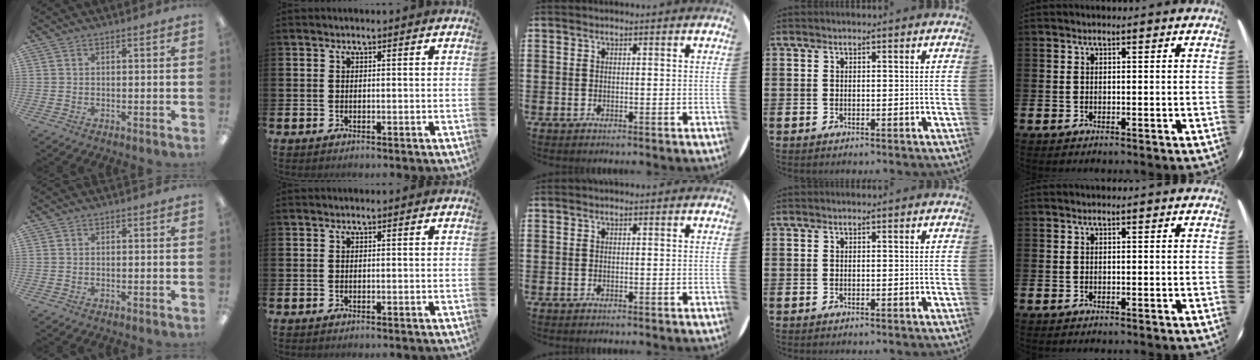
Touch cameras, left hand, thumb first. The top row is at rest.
{}